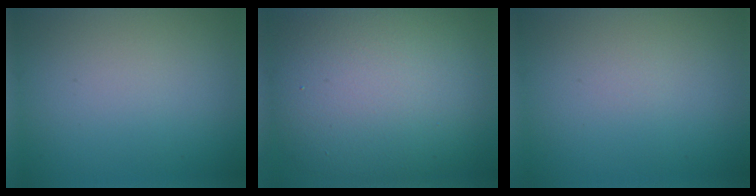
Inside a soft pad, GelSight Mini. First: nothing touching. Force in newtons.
{"total": 13.7, "press": 13.7, "slide": 0.7}
{"total": 0.0}